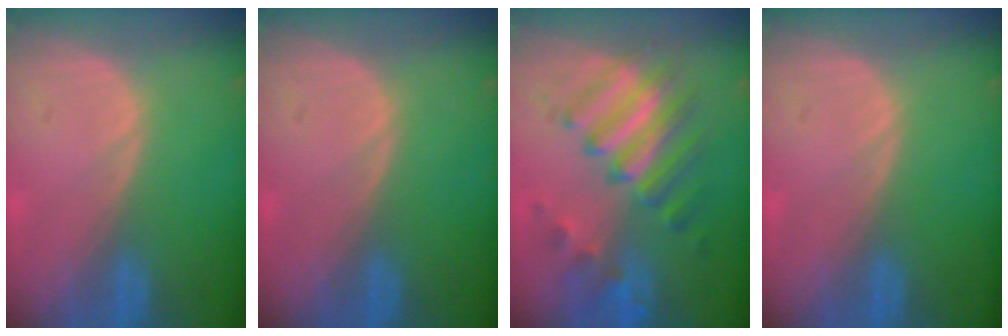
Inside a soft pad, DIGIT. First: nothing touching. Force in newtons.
{"total": 0.0}
{"total": 8.7, "press": 8.3, "slide": 2.4}
{"total": 0.0}